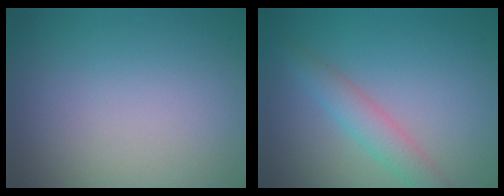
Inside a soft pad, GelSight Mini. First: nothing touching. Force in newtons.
{"total": 2.7, "press": 2.7, "slide": 0.1}